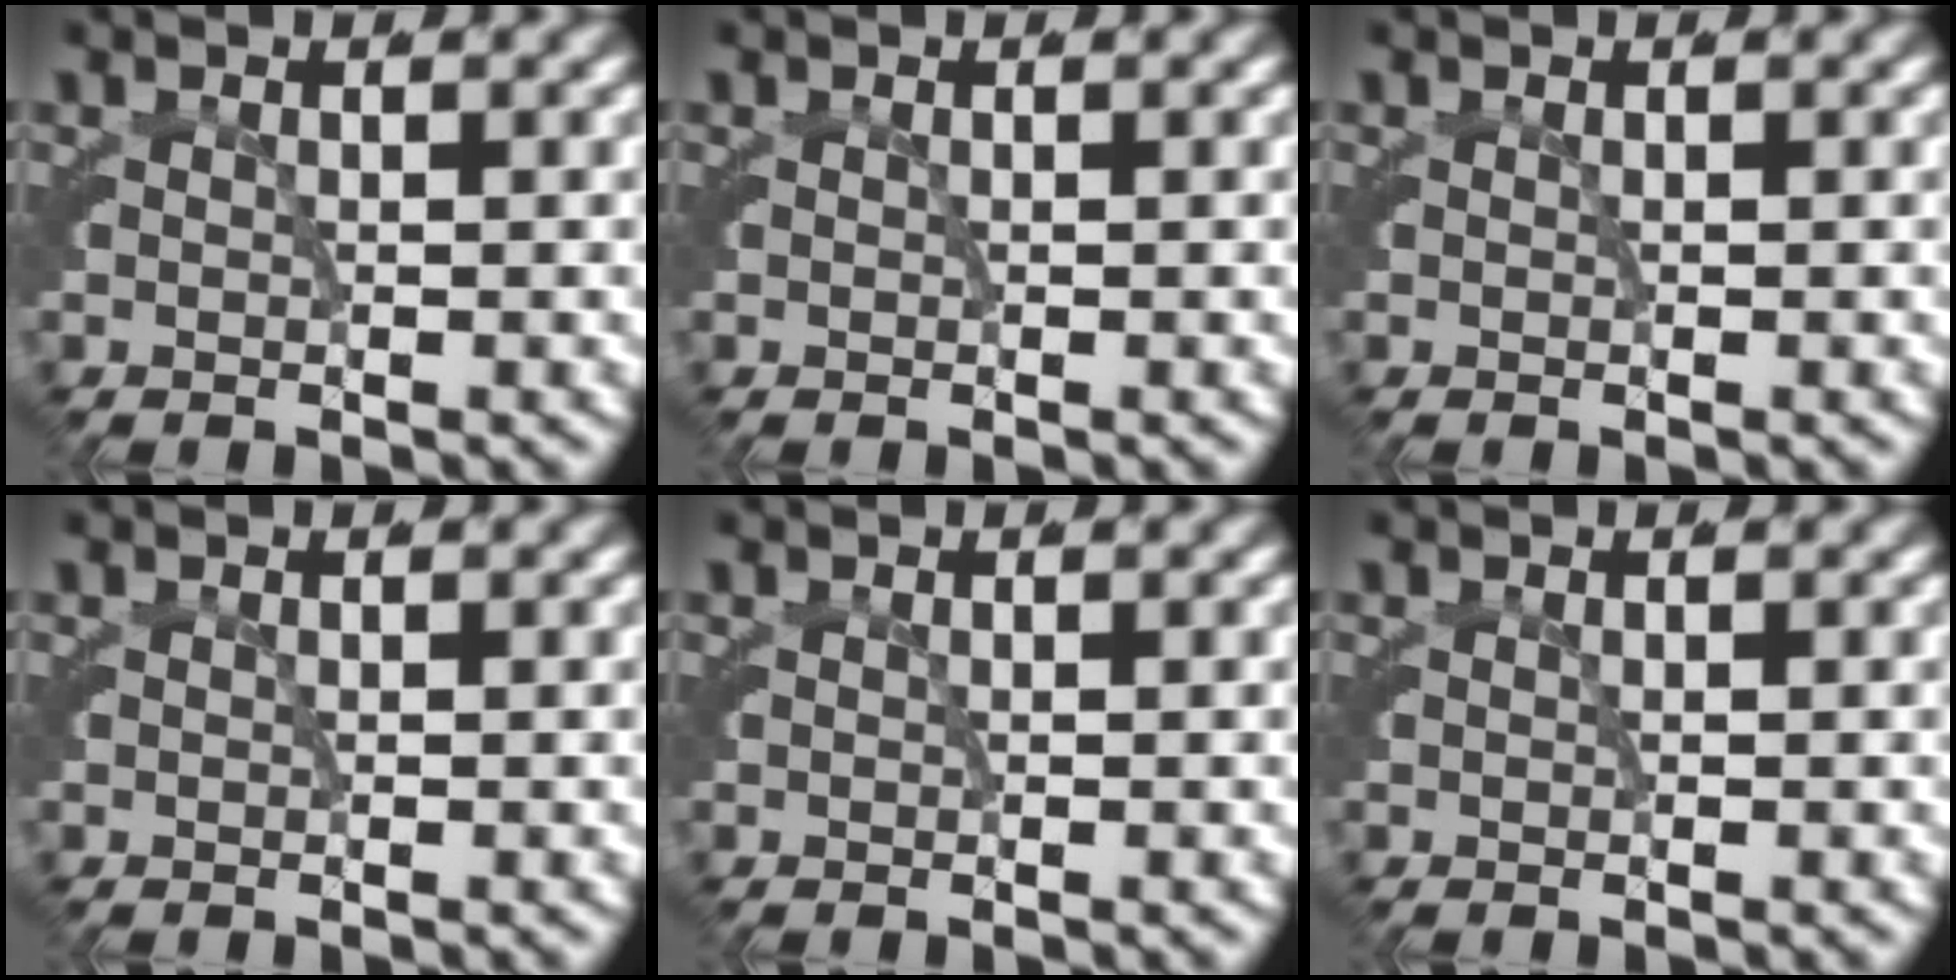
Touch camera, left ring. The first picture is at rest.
{"total": 0.0}
{"total": 0.0}
{"total": 0.0}
{"total": 0.0}
{"total": 0.0}